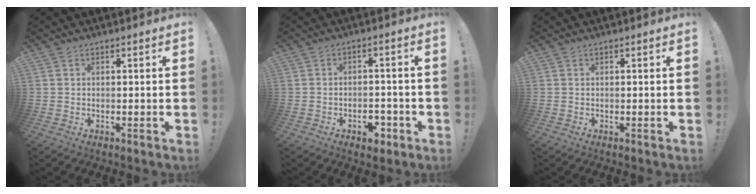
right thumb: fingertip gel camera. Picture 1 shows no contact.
{"total": 5.1, "force": [-2.7, 3.2, 2.9], "torque": [-0.022, 0.014, -0.047]}
{"total": 0.0}